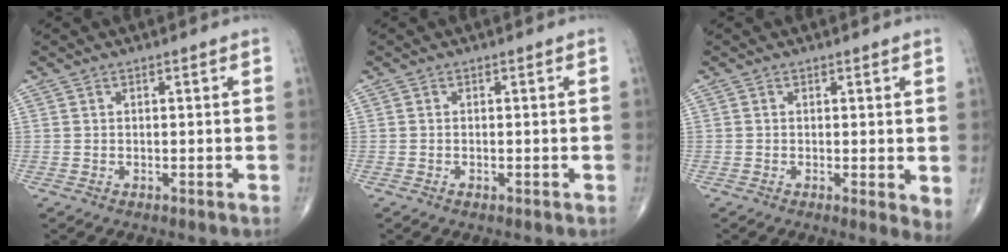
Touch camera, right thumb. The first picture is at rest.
{"total": 0.6, "force": [-0.3, 0.3, 0.5], "torque": [-0.011, 0.001, -0.006]}
{"total": 3.3, "force": [0.1, 1.1, 3.2], "torque": [-0.047, -0.011, -0.002]}